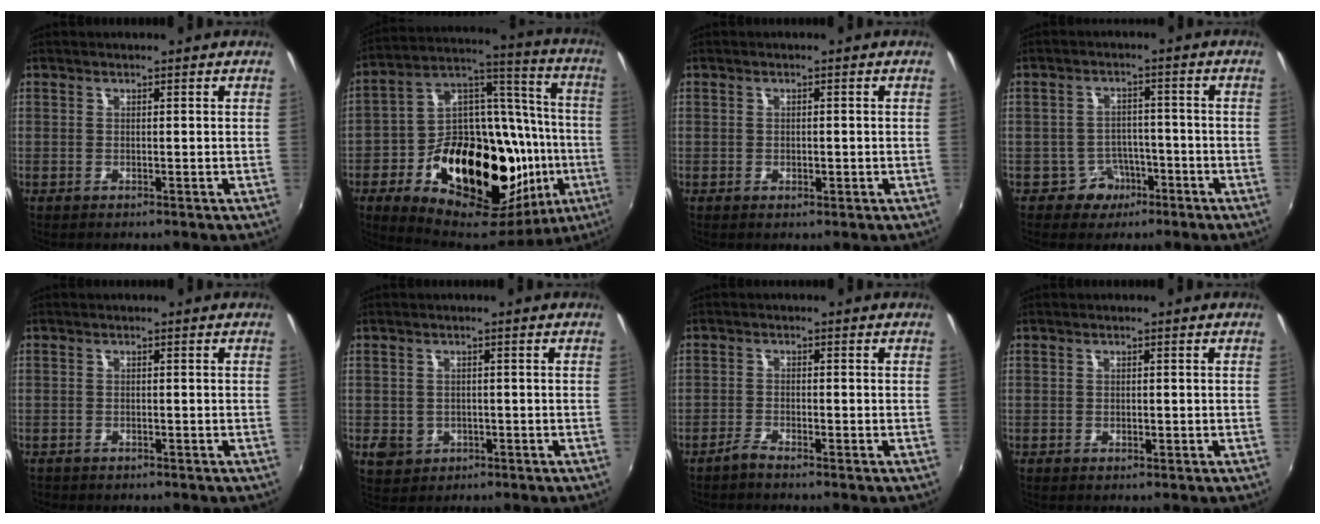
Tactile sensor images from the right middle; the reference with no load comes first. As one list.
[{"total": 34.9, "force": [-9.7, 19.7, 27.1], "torque": [-0.451, 0.022, -0.132]}, {"total": 1.2, "force": [-0.4, 0.9, 0.6], "torque": [-0.008, -0.004, -0.008]}, {"total": 5.1, "force": [-3.0, 4.0, 0.6], "torque": [-0.018, 0.015, -0.042]}, {"total": 1.3, "force": [-1.0, 0.8, 0.2], "torque": [-0.009, -0.002, -0.016]}, {"total": 4.4, "force": [-1.2, 3.9, 1.7], "torque": [-0.038, -0.003, -0.011]}, {"total": 2.0, "force": [-1.9, 0.2, 0.7], "torque": [-0.026, -0.003, -0.039]}, {"total": 0.9, "force": [-0.3, 0.7, 0.4], "torque": [-0.006, -0.003, -0.006]}]